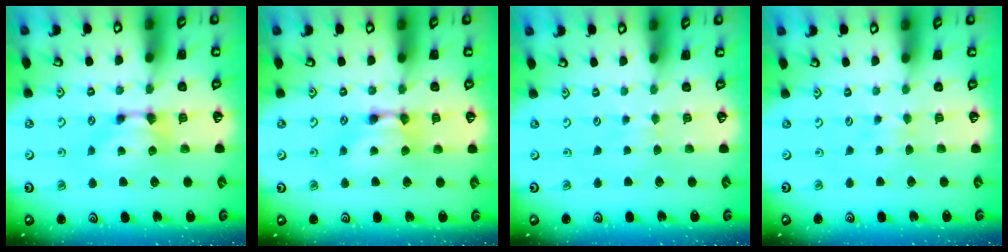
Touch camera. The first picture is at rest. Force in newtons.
{"total": 1.9, "press": 1.9, "slide": 0.1}
{"total": 2.5, "press": 2.5, "slide": 0.3}
{"total": 2.5, "press": 2.5, "slide": 0.5}